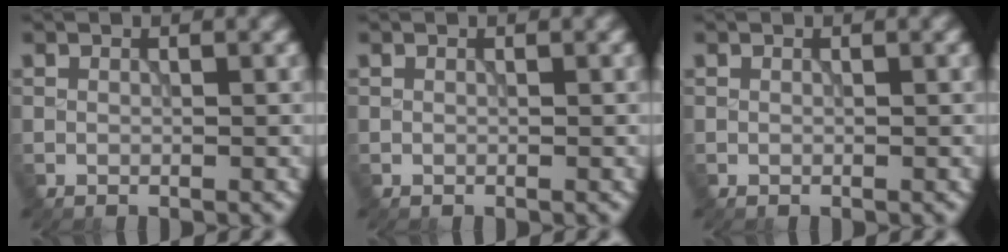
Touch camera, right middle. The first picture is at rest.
{"total": 0.0}
{"total": 0.0}